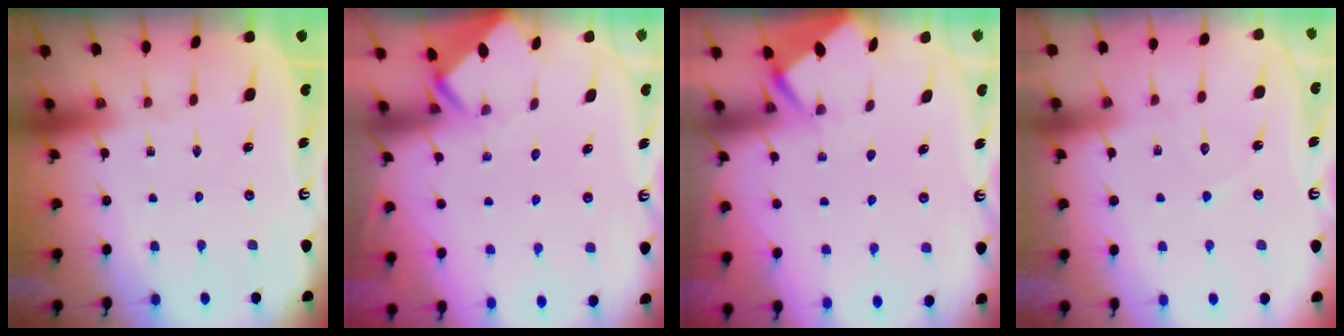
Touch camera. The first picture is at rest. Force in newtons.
{"total": 3.5, "press": 3.5, "slide": 0.1}
{"total": 2.8, "press": 2.8, "slide": 0.3}
{"total": 6.1, "press": 6.0, "slide": 0.7}